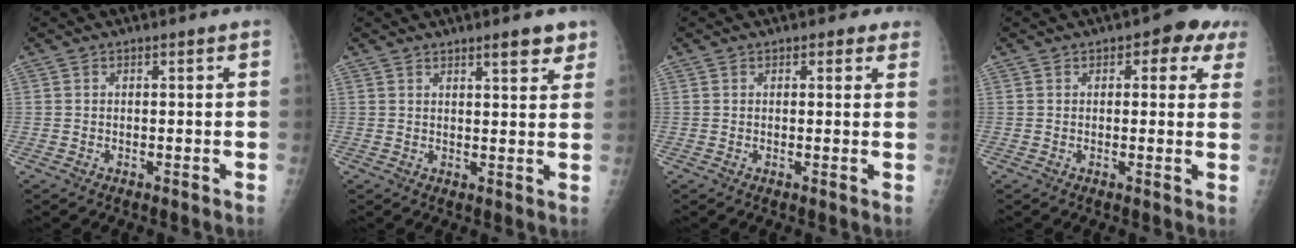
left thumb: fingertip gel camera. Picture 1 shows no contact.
{"total": 4.5, "force": [3.3, 1.2, 2.9], "torque": [-0.025, -0.019, 0.042]}
{"total": 2.3, "force": [1.6, 1.5, 0.6], "torque": [0.018, -0.006, 0.011]}
{"total": 5.8, "force": [2.8, 3.2, 3.9], "torque": [-0.006, -0.003, 0.022]}